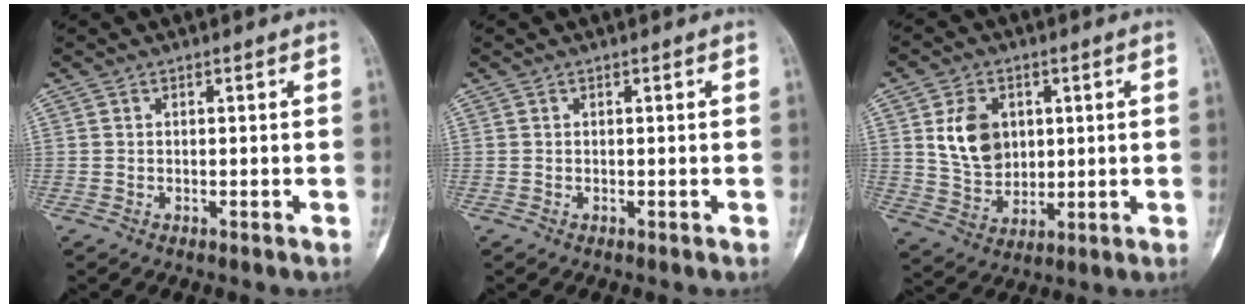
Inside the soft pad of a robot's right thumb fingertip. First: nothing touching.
{"total": 0.0}
{"total": 10.0, "force": [2.6, 7.5, 6.1], "torque": [-0.083, -0.016, 0.056]}